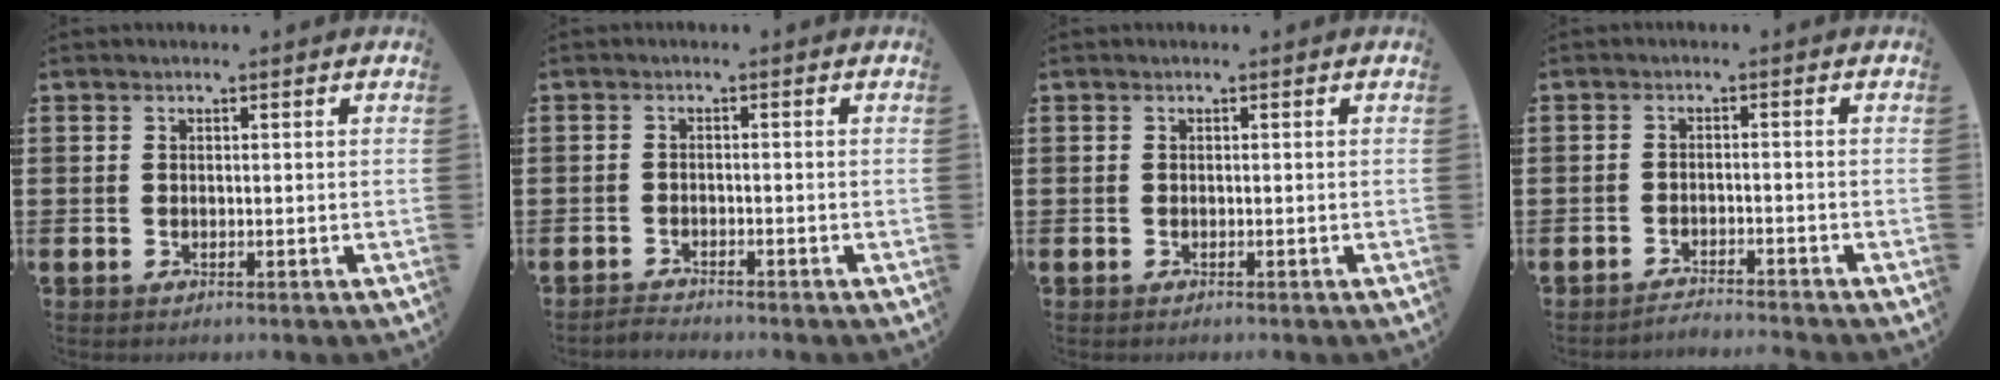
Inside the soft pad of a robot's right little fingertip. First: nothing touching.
{"total": 1.3, "force": [-1.3, 0.0, 0.0], "torque": [-0.004, 0.002, -0.026]}
{"total": 0.0}
{"total": 1.8, "force": [-1.8, -0.2, 0.0], "torque": [-0.003, 0.005, -0.039]}